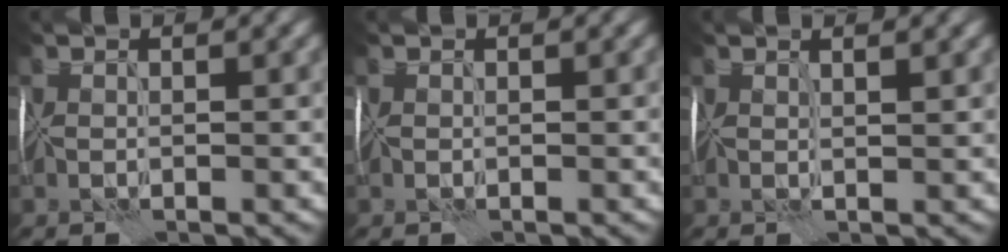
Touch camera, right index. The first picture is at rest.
{"total": 0.0}
{"total": 1.4, "force": [1.0, 0.0, 1.0], "torque": [-0.013, 0.004, 0.016]}